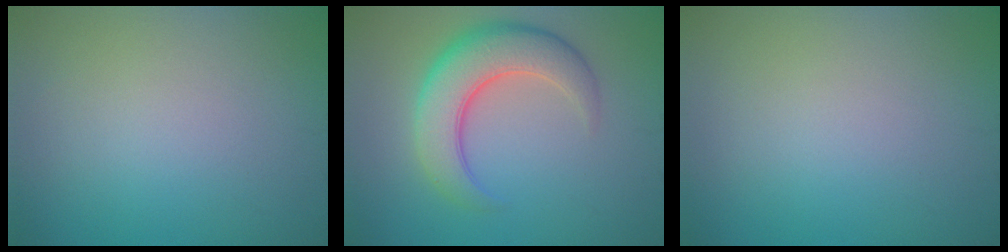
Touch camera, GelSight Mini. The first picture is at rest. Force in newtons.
{"total": 6.4, "press": 6.4, "slide": 0.3}
{"total": 0.0}